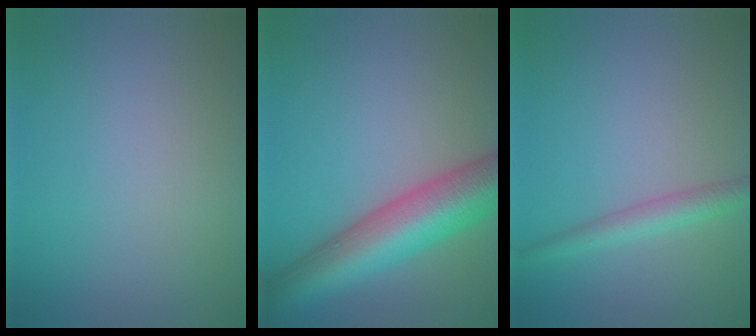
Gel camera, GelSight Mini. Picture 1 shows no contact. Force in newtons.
{"total": 9.1, "press": 9.1, "slide": 0.3}
{"total": 2.3, "press": 2.3, "slide": 0.1}